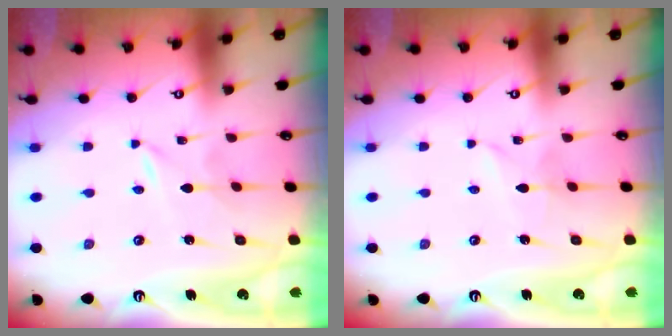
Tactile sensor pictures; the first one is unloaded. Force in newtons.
{"total": 2.1, "press": 2.1, "slide": 0.3}